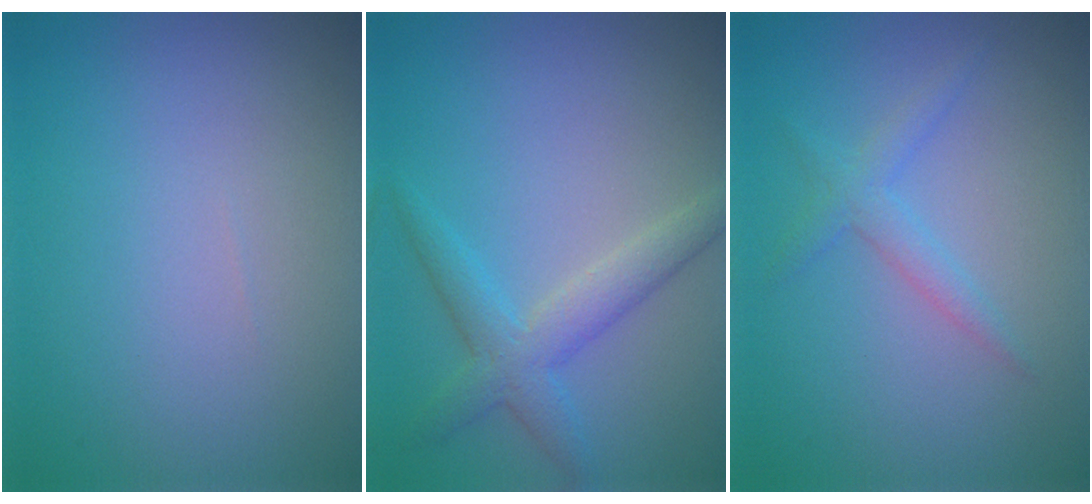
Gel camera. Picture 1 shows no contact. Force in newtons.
{"total": 3.3, "press": 3.3, "slide": 0.2}
{"total": 1.9, "press": 1.9, "slide": 0.0}